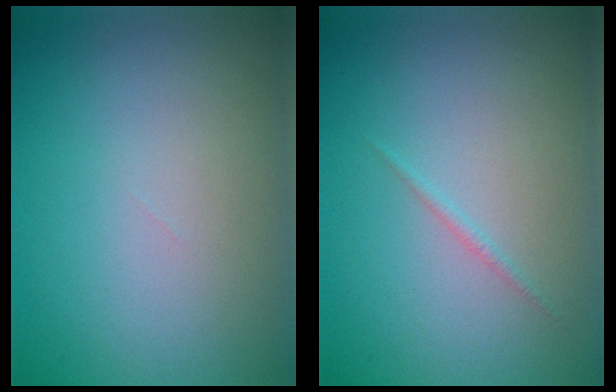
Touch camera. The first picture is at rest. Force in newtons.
{"total": 0.6, "press": 0.6, "slide": 0.0}